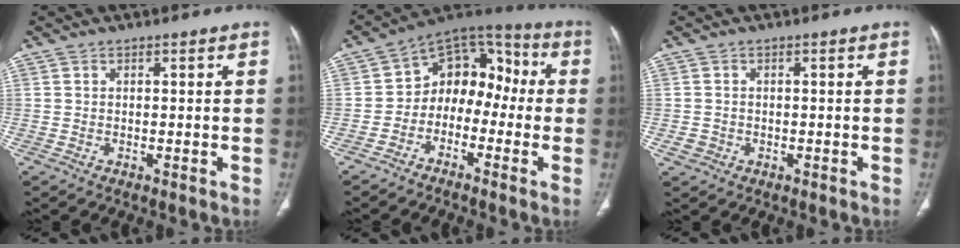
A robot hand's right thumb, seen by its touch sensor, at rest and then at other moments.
{"total": 12.1, "force": [-2.3, 9.0, 7.8], "torque": [-0.071, 0.065, -0.057]}
{"total": 1.9, "force": [-0.6, 1.8, 0.6], "torque": [-0.008, 0.007, -0.006]}